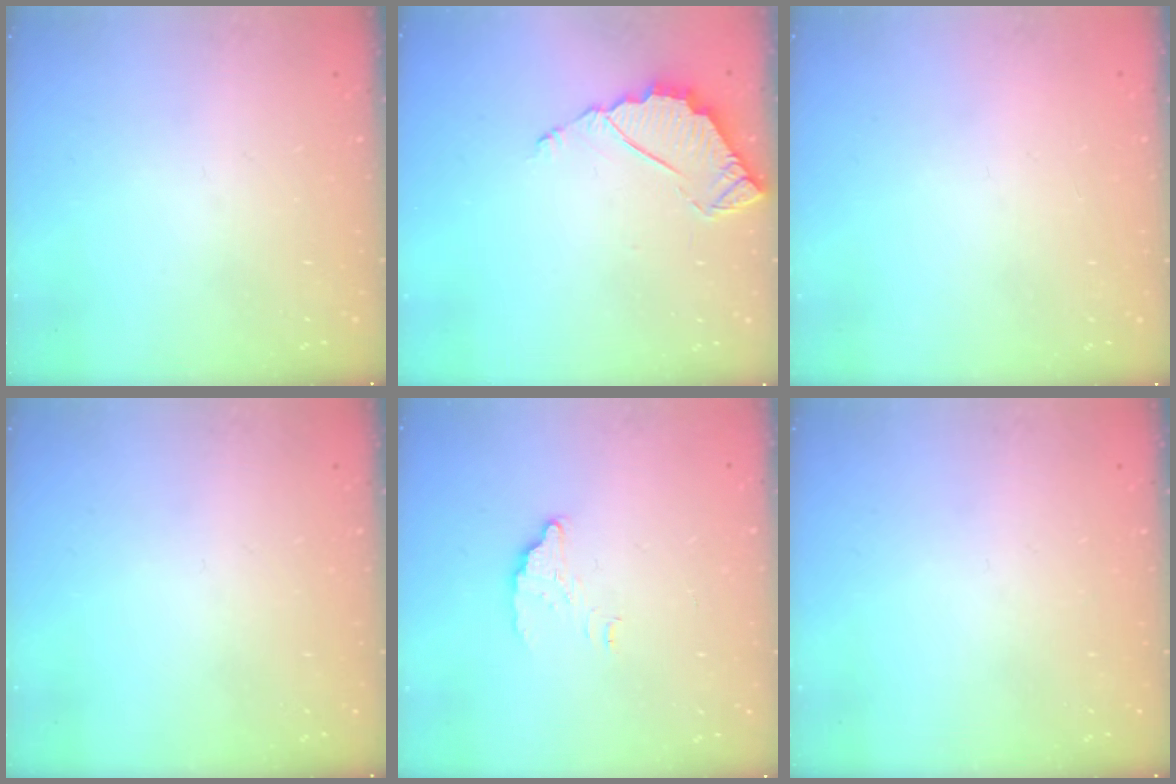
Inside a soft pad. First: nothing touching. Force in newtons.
{"total": 4.5, "press": 4.5, "slide": 0.4}
{"total": 2.2, "press": 2.2, "slide": 0.1}
{"total": 0.0}
{"total": 3.4, "press": 3.4, "slide": 0.2}
{"total": 0.0}